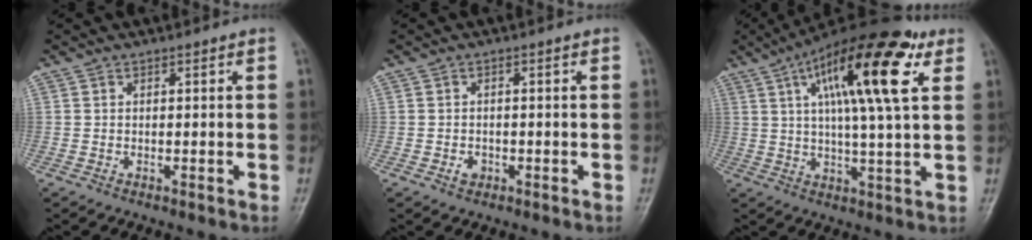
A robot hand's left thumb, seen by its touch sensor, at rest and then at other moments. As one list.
[{"total": 1.8, "force": [-0.8, 1.4, 0.8], "torque": [-0.007, 0.005, -0.011]}, {"total": 20.3, "force": [8.0, 5.1, 17.9], "torque": [-0.275, -0.003, 0.122]}]